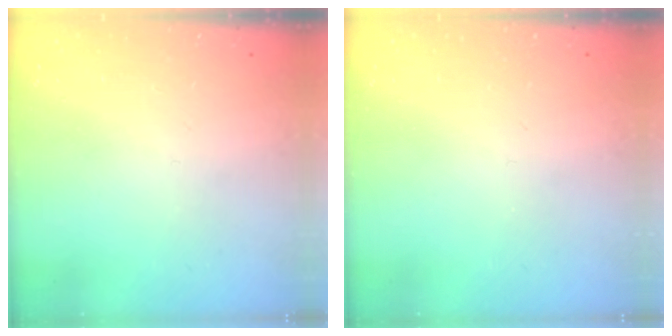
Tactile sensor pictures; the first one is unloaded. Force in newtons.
{"total": 0.0}